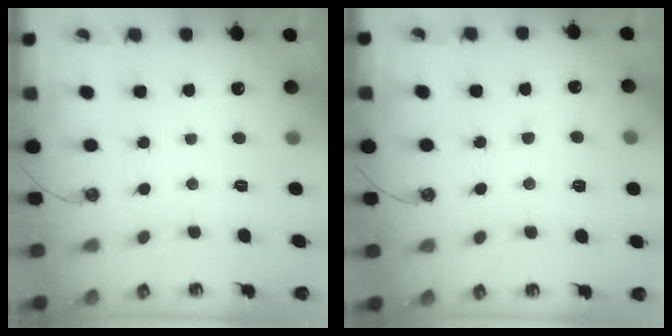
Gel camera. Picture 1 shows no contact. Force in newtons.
{"total": 2.0, "press": 2.0, "slide": 0.5}